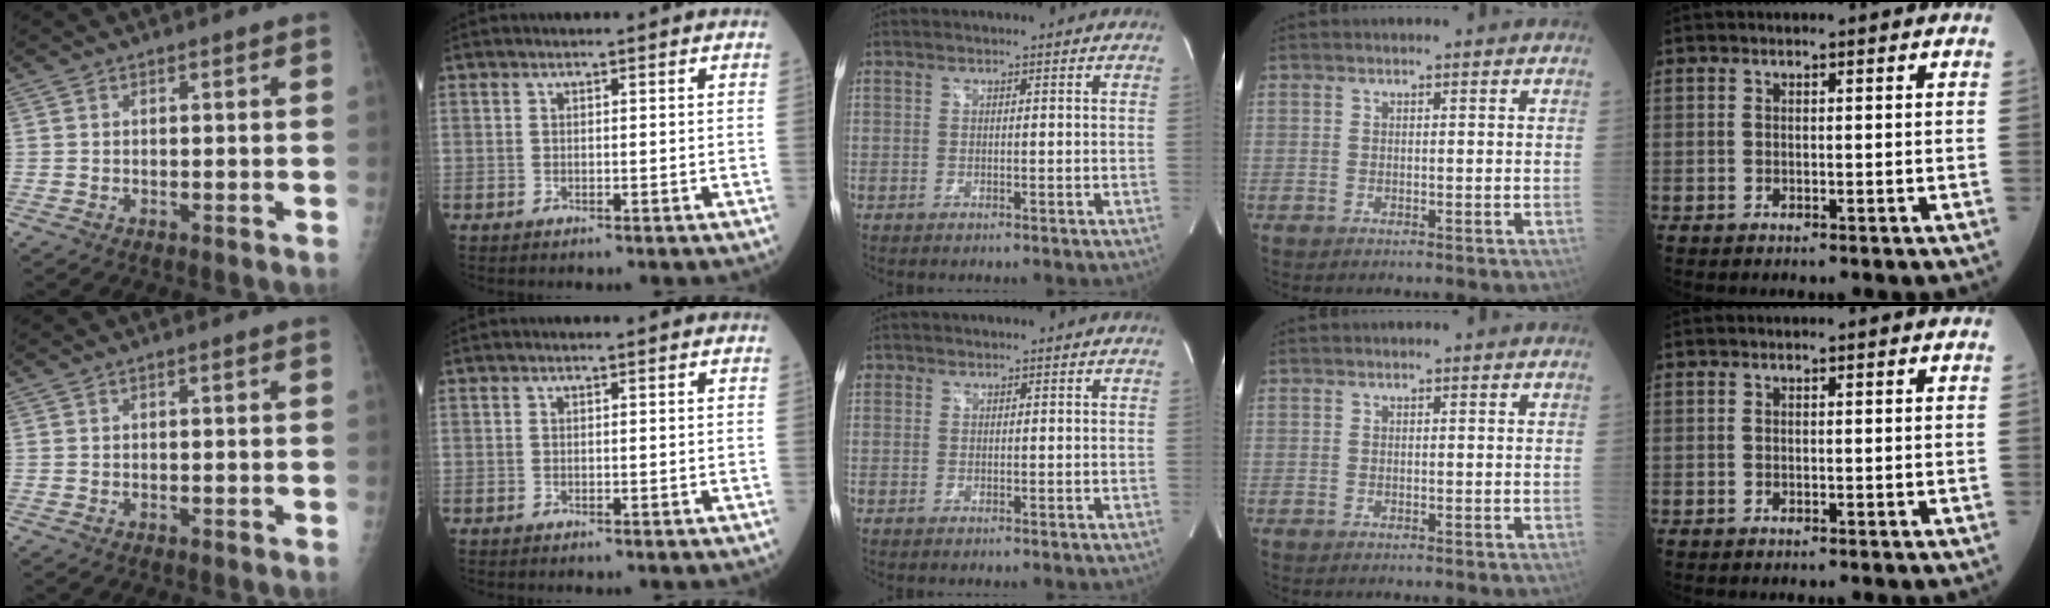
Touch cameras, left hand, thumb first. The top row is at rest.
{"middle": {"total": 0.9, "force": [0.4, 0.8, 0.1], "torque": [0.004, 0.008, 0.006]}}